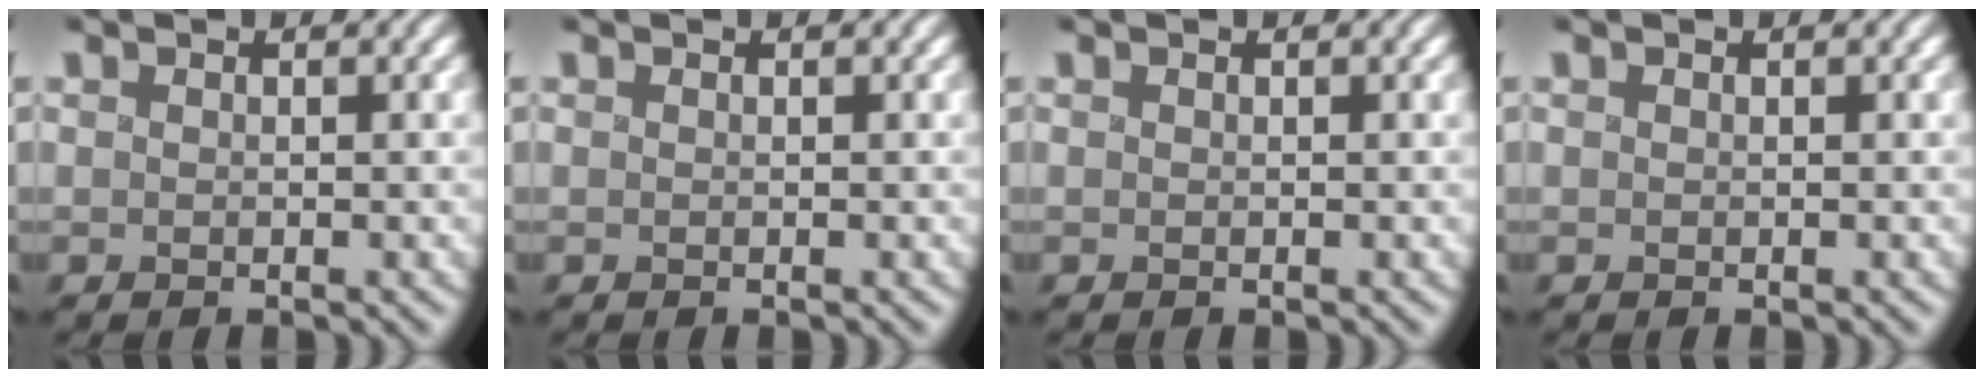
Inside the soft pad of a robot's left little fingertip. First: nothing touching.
{"total": 0.0}
{"total": 0.0}
{"total": 0.0}